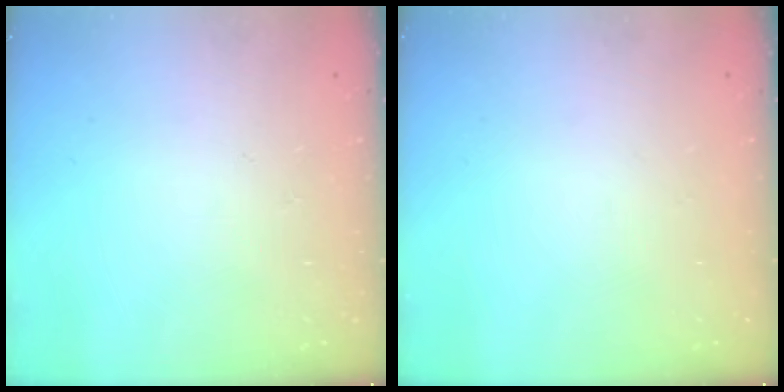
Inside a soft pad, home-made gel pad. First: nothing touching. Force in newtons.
{"total": 0.0}